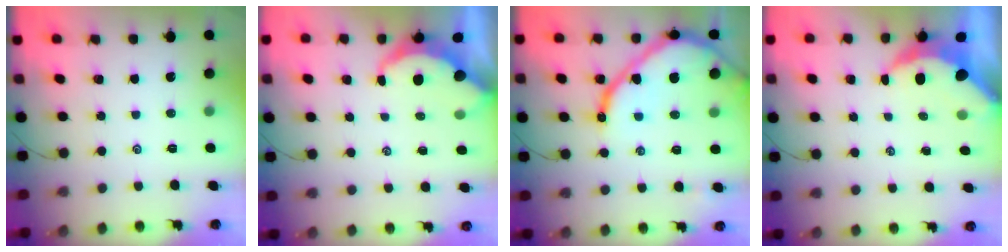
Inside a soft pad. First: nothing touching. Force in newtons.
{"total": 4.9, "press": 4.8, "slide": 0.5}
{"total": 16.6, "press": 16.6, "slide": 1.3}
{"total": 6.9, "press": 6.9, "slide": 0.9}